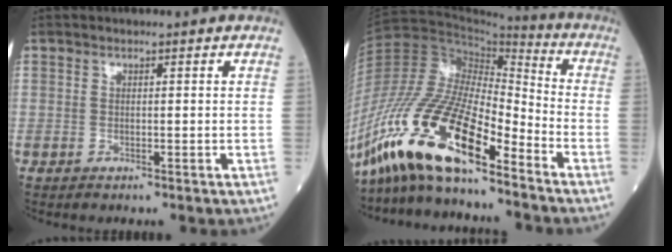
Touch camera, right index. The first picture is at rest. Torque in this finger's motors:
{"motor_torque": [1.64, -0.49, 0.78, 0.21]}